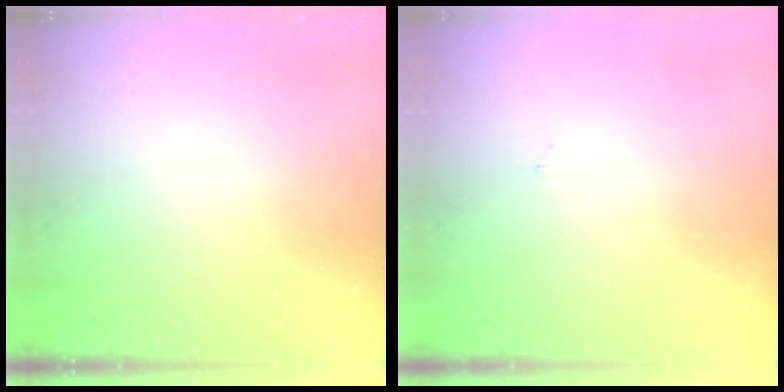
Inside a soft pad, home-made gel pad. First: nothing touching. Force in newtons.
{"total": 0.0}